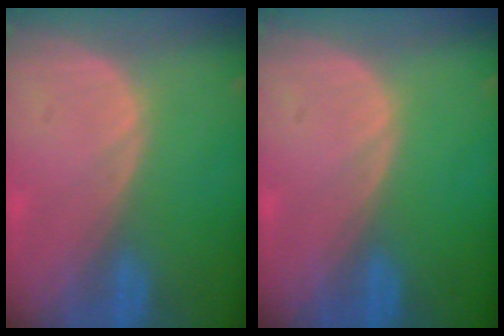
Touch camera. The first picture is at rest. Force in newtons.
{"total": 0.0}